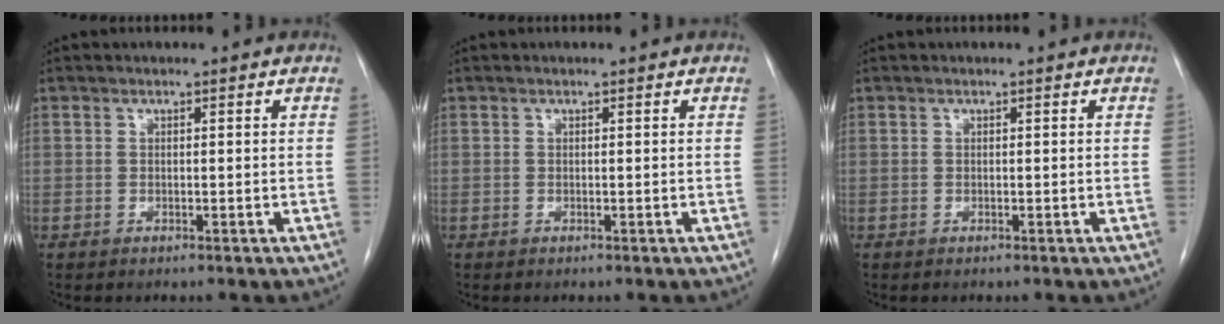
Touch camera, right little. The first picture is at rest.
{"total": 0.0}
{"total": 0.0}